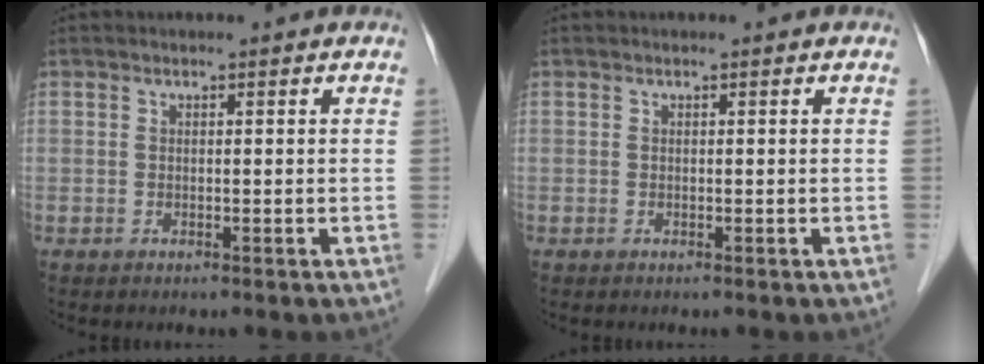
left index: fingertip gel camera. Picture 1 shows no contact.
{"total": 0.0}